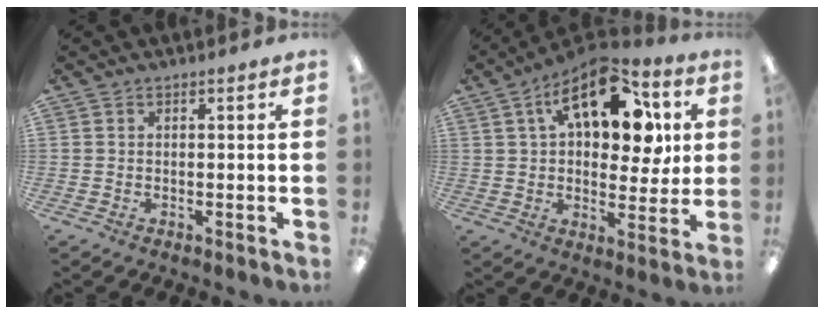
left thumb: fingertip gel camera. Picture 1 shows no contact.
{"total": 18.9, "force": [8.6, 9.6, 13.7], "torque": [-0.203, -0.019, 0.142]}